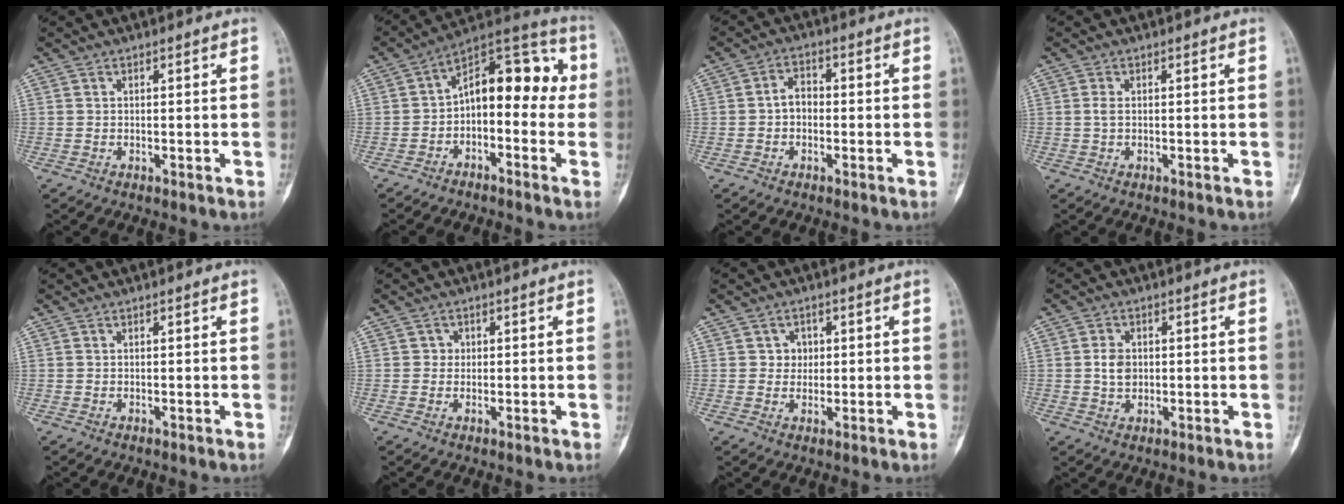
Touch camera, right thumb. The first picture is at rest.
{"total": 14.4, "force": [-0.8, 8.1, 11.8], "torque": [-0.134, 0.058, -0.029]}
{"total": 3.4, "force": [-0.6, 2.5, 2.2], "torque": [-0.024, 0.015, -0.019]}
{"total": 1.2, "force": [0.1, 0.5, 1.1], "torque": [-0.028, -0.002, 0.002]}
{"total": 0.0}
{"total": 1.4, "force": [0.2, 1.4, 0.4], "torque": [0.004, 0.004, 0.000]}
{"total": 2.8, "force": [0.6, 2.6, 1.0], "torque": [0.006, 0.002, 0.005]}
{"total": 3.6, "force": [0.2, 2.8, 2.3], "torque": [-0.029, 0.001, 0.003]}